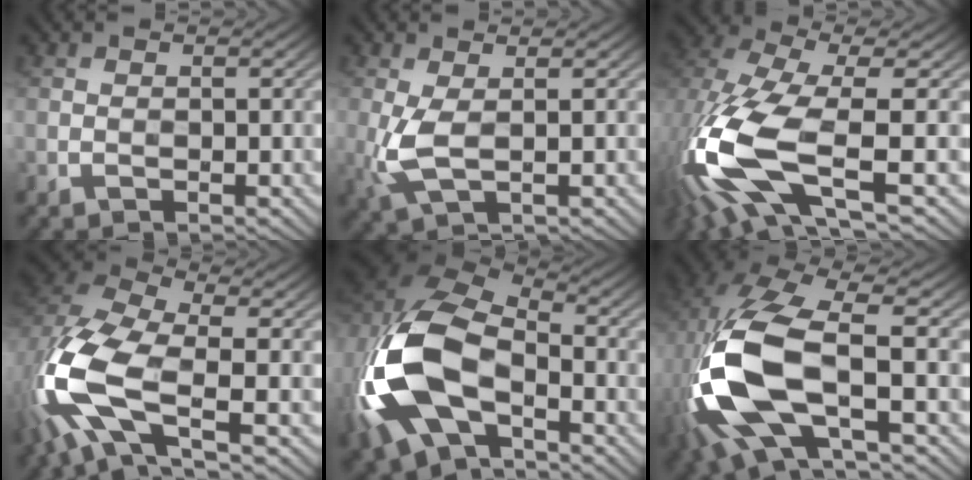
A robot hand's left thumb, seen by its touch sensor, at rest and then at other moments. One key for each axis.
{"total": 4.4, "fx": 0.1, "fy": 1.9, "fz": 4.0, "tx": -0.111, "ty": -0.004, "tz": 0.001}
{"total": 15.7, "fx": -3.3, "fy": 6.9, "fz": 13.7, "tx": -0.347, "ty": -0.027, "tz": -0.055}
{"total": 14.4, "fx": -4.0, "fy": 7.2, "fz": 11.8, "tx": -0.298, "ty": -0.018, "tz": -0.089}
{"total": 19.1, "fx": -4.8, "fy": 11.6, "fz": 14.4, "tx": -0.357, "ty": -0.034, "tz": -0.085}
{"total": 15.7, "fx": -3.0, "fy": 6.9, "fz": 13.7, "tx": -0.341, "ty": -0.010, "tz": -0.055}